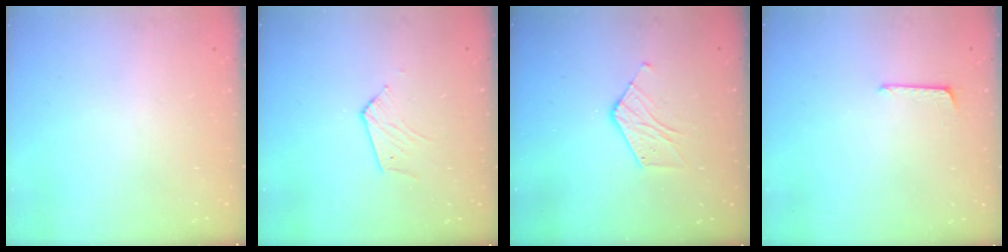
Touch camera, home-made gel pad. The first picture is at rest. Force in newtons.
{"total": 4.0, "press": 4.0, "slide": 0.4}
{"total": 6.9, "press": 6.9, "slide": 0.3}
{"total": 5.0, "press": 5.0, "slide": 0.4}